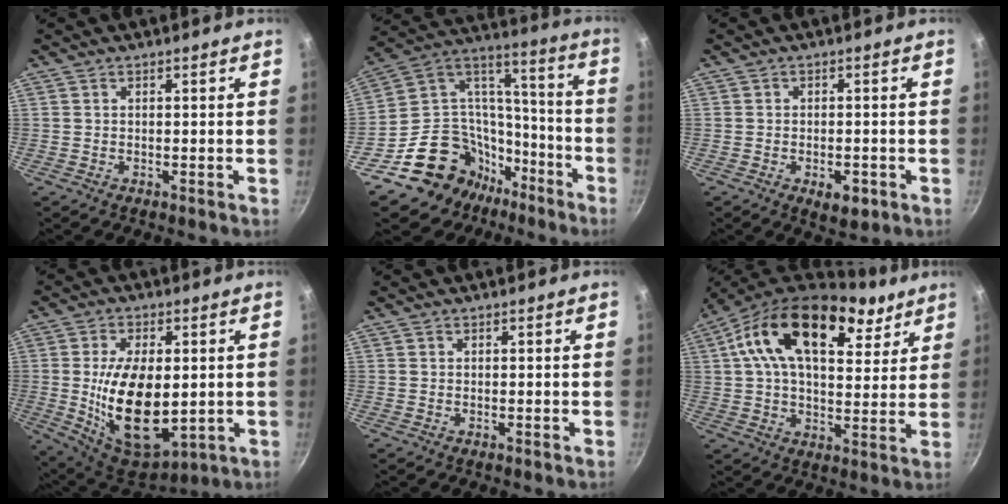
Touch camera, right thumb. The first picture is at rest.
{"total": 22.4, "force": [-12.1, 17.2, 7.7], "torque": [-0.069, 0.132, -0.196]}
{"total": 4.7, "force": [-1.9, 2.6, 3.4], "torque": [-0.036, 0.008, -0.022]}
{"total": 18.4, "force": [-0.4, 10.1, 15.3], "torque": [-0.253, -0.017, 0.010]}
{"total": 0.0}
{"total": 22.0, "force": [11.0, 12.4, 14.4], "torque": [-0.218, -0.021, 0.165]}